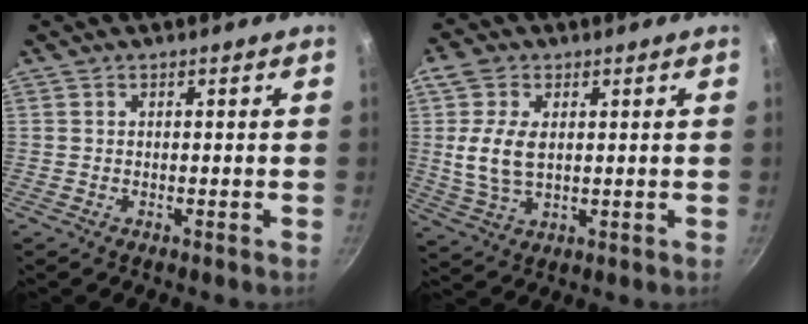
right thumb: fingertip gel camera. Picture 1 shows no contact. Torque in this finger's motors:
{"motor_torque": [0.79, 3.10, 0.40, 0.04, 0.17]}